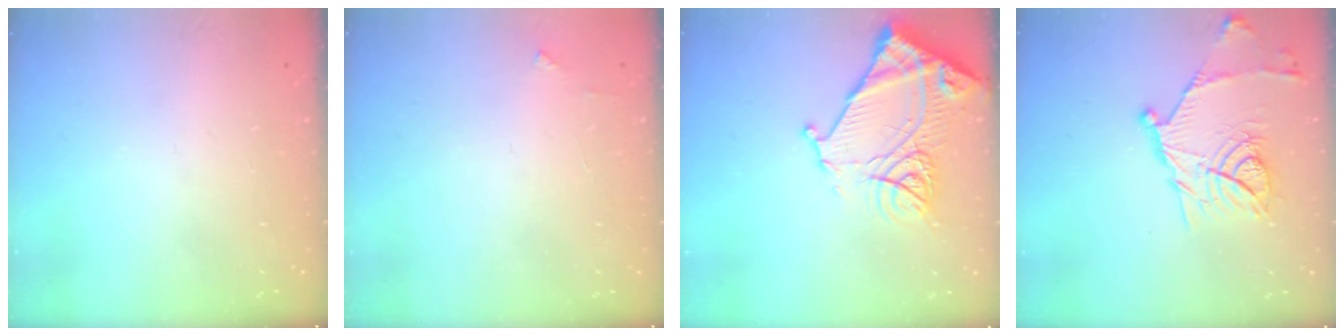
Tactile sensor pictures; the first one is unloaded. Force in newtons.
{"total": 2.6, "press": 2.6, "slide": 0.2}
{"total": 16.3, "press": 16.2, "slide": 1.7}
{"total": 15.9, "press": 15.9, "slide": 0.3}